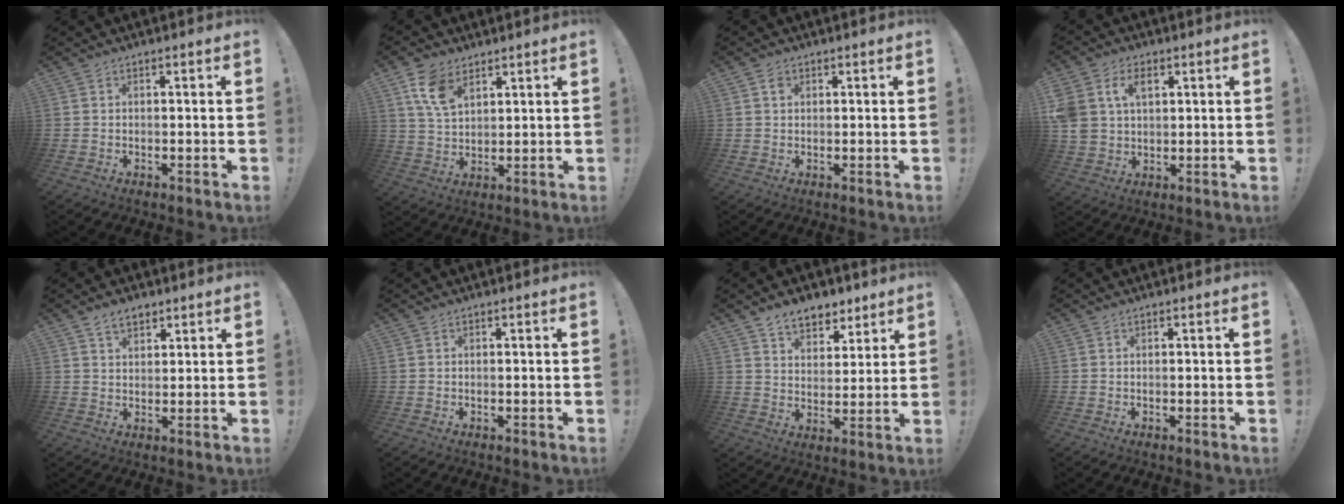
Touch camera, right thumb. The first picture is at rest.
{"total": 9.1, "force": [5.3, 5.0, 5.4], "torque": [-0.104, -0.011, 0.105]}
{"total": 1.6, "force": [0.6, 1.3, 0.7], "torque": [-0.001, -0.002, 0.009]}
{"total": 9.2, "force": [3.4, 6.8, 5.1], "torque": [-0.101, -0.002, 0.066]}
{"total": 4.9, "force": [3.3, 2.8, 2.2], "torque": [-0.030, -0.014, 0.060]}
{"total": 0.0}
{"total": 8.8, "force": [6.5, 5.2, 2.7], "torque": [-0.027, -0.045, 0.122]}
{"total": 0.0}